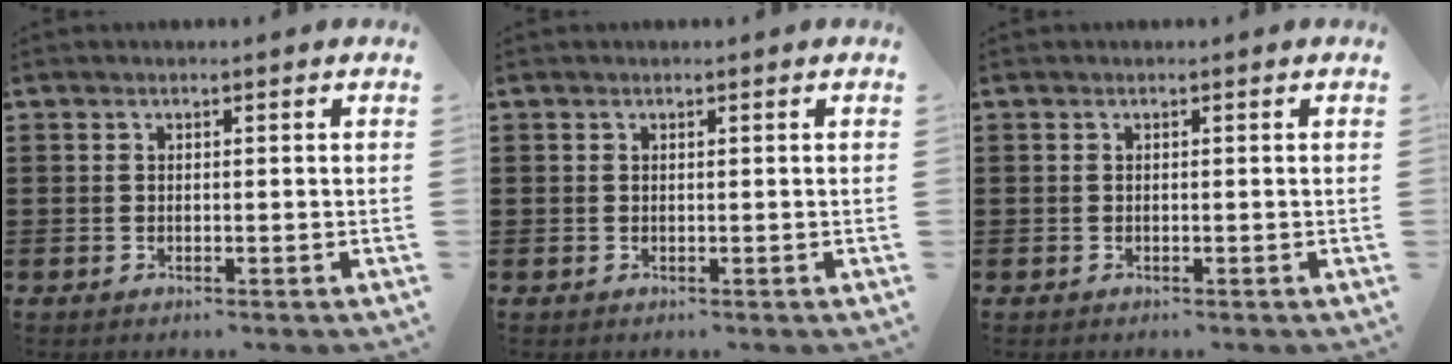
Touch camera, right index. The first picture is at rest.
{"total": 0.0}
{"total": 0.0}